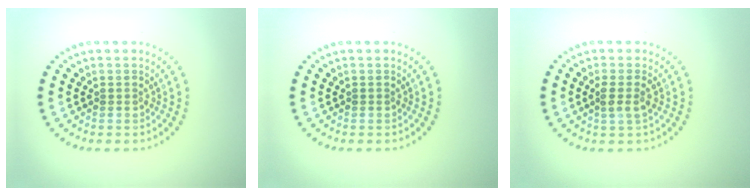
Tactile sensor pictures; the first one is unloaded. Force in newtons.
{"total": 0.0}
{"total": 1.8, "press": 1.5, "slide": 1.0}